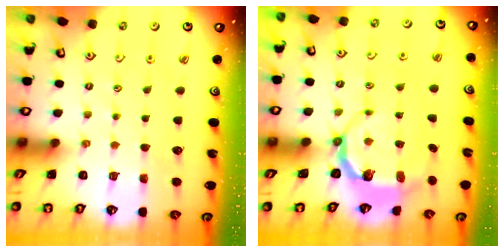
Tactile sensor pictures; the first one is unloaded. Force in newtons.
{"total": 5.6, "press": 4.5, "slide": 3.3}